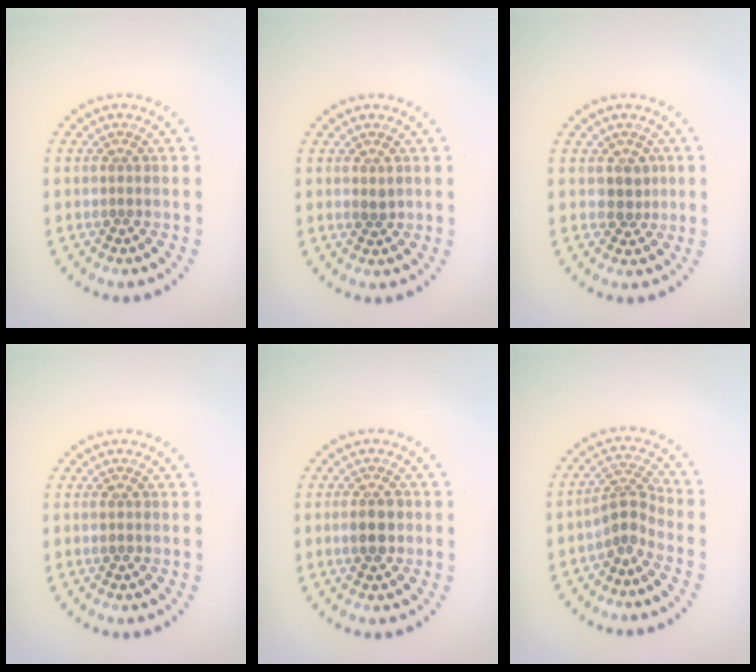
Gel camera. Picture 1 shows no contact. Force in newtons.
{"total": 1.0, "press": 0.9, "slide": 0.1}
{"total": 1.9, "press": 1.5, "slide": 1.2}
{"total": 1.1, "press": 1.1, "slide": 0.0}
{"total": 2.3, "press": 2.3, "slide": 0.2}
{"total": 2.6, "press": 1.9, "slide": 1.8}